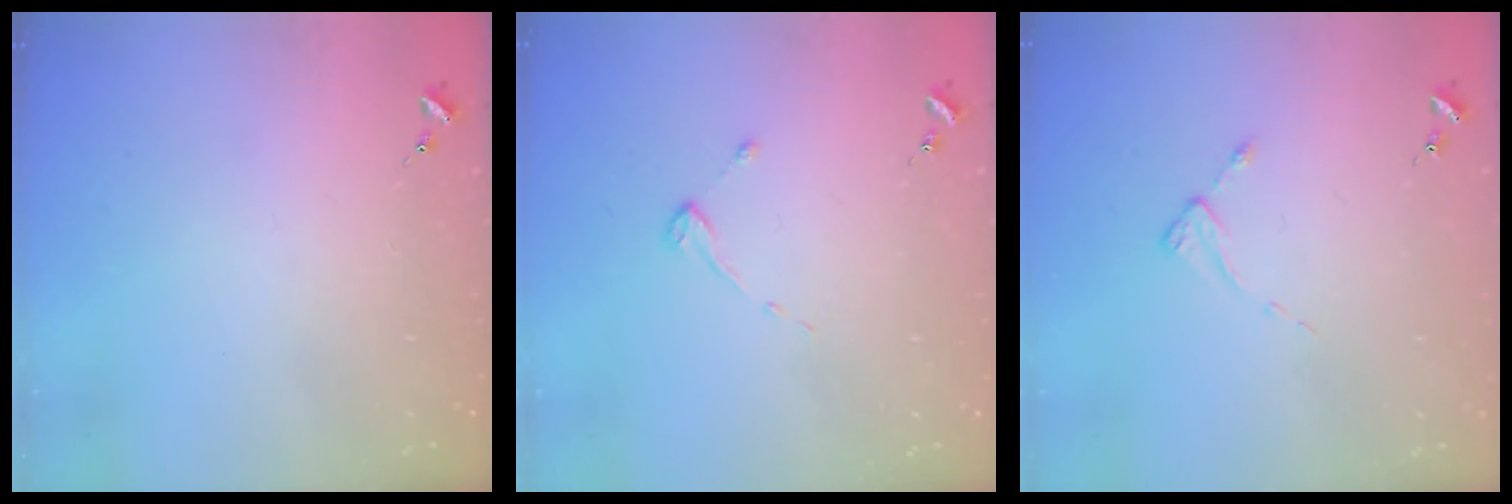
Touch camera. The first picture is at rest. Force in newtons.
{"total": 2.7, "press": 2.7, "slide": 0.3}
{"total": 1.9, "press": 1.8, "slide": 0.3}